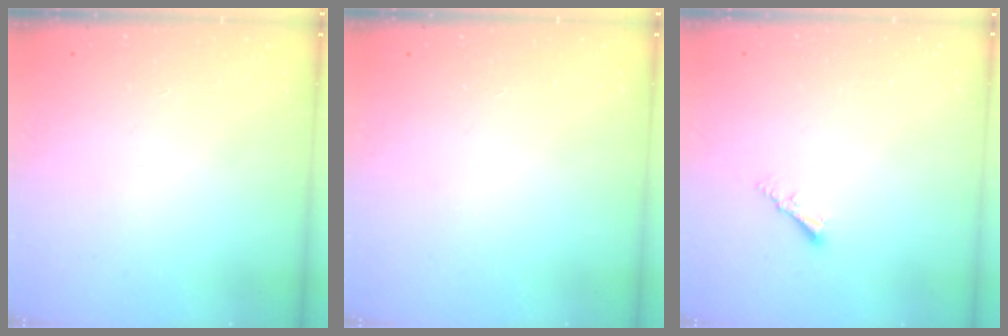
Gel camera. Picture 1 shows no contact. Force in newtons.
{"total": 0.0}
{"total": 2.2, "press": 2.2, "slide": 0.4}